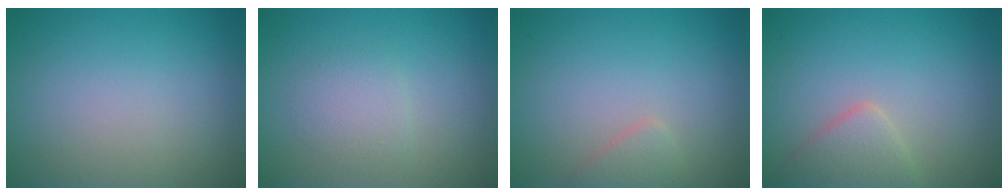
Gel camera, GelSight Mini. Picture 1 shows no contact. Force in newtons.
{"total": 1.7, "press": 1.7, "slide": 0.1}
{"total": 1.3, "press": 1.3, "slide": 0.1}
{"total": 2.8, "press": 2.8, "slide": 0.2}